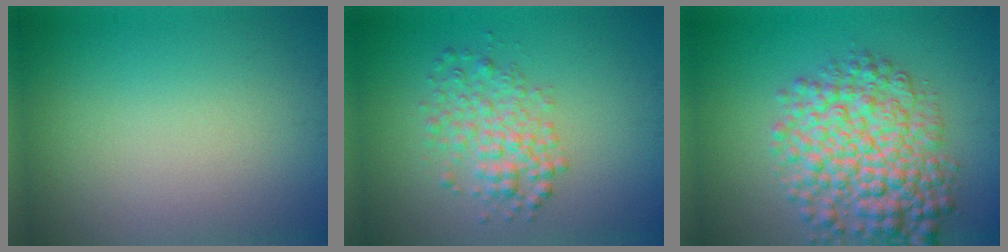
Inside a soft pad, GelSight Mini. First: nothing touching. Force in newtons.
{"total": 3.4, "press": 3.4, "slide": 0.1}
{"total": 8.1, "press": 8.1, "slide": 0.2}